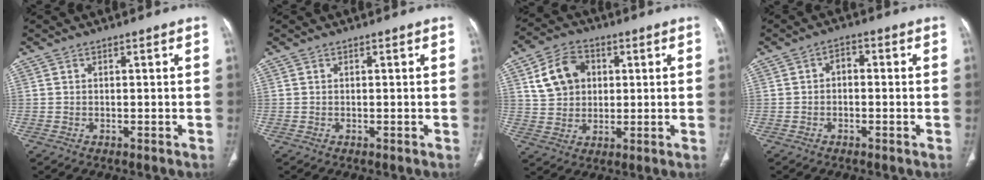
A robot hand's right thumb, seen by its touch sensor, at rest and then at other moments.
{"total": 0.0}
{"total": 10.4, "force": [3.0, 8.1, 5.7], "torque": [-0.082, 0.003, 0.057]}
{"total": 2.7, "force": [-0.3, 1.9, 1.9], "torque": [-0.018, 0.012, -0.014]}